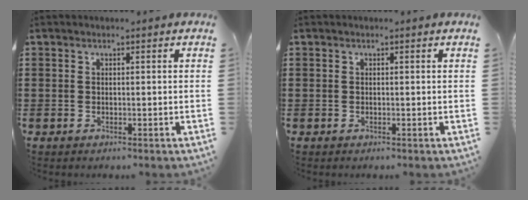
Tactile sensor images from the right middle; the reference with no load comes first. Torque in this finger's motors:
{"motor_torque": [-0.15, -0.05, -0.01, -0.01]}